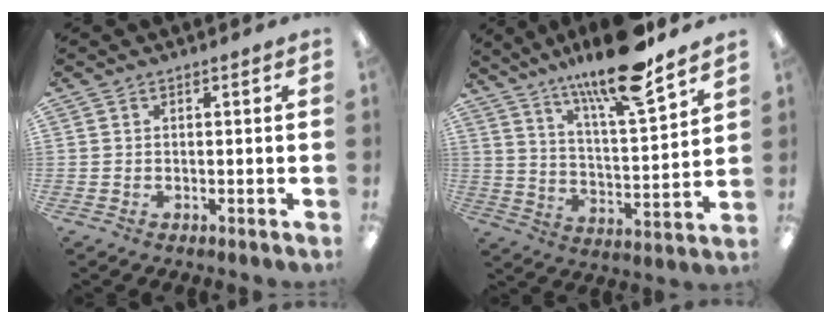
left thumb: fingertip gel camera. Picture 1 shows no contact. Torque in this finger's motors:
{"motor_torque": [1.56, 0.37, 1.45, -1.32, 0.25]}